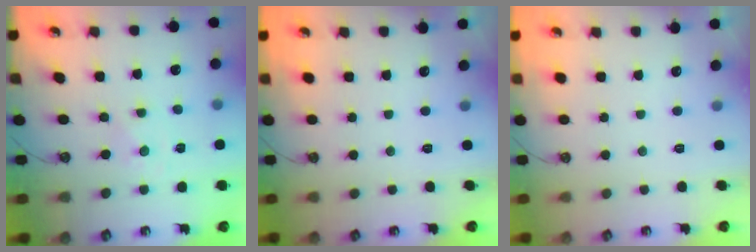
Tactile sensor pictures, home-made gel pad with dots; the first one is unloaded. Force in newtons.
{"total": 0.0}
{"total": 0.0}